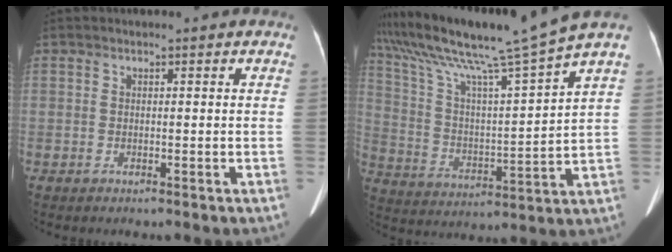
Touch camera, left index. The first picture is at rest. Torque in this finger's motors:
{"motor_torque": [0.17, -1.97, 0.17, 0.19]}